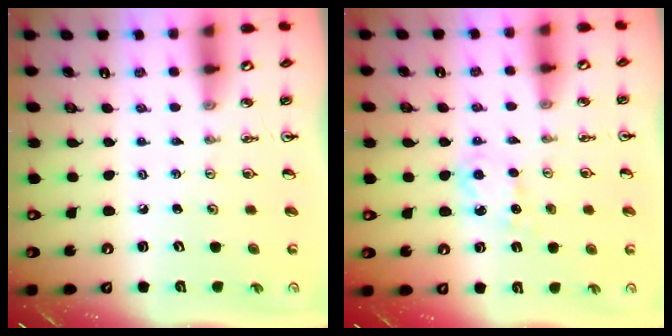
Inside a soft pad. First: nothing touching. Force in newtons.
{"total": 5.3, "press": 5.2, "slide": 0.9}